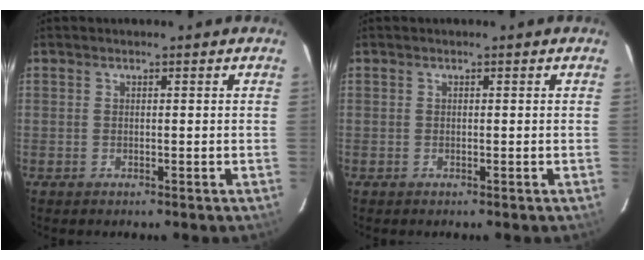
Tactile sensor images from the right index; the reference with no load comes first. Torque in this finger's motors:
{"motor_torque": [0.12, 0.10, 0.01, 0.01]}